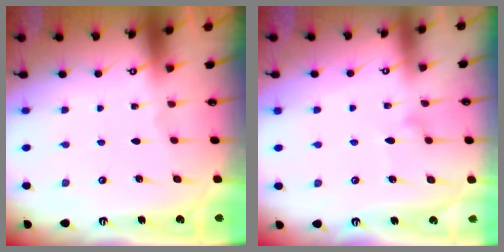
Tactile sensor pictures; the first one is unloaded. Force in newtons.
{"total": 7.5, "press": 7.4, "slide": 0.5}